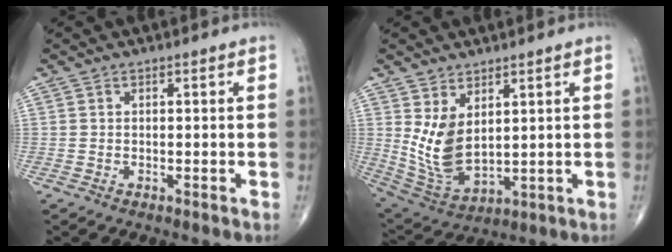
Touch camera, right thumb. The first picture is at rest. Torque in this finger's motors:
{"motor_torque": [-0.04, 0.37, 1.05, 0.41, 0.18]}